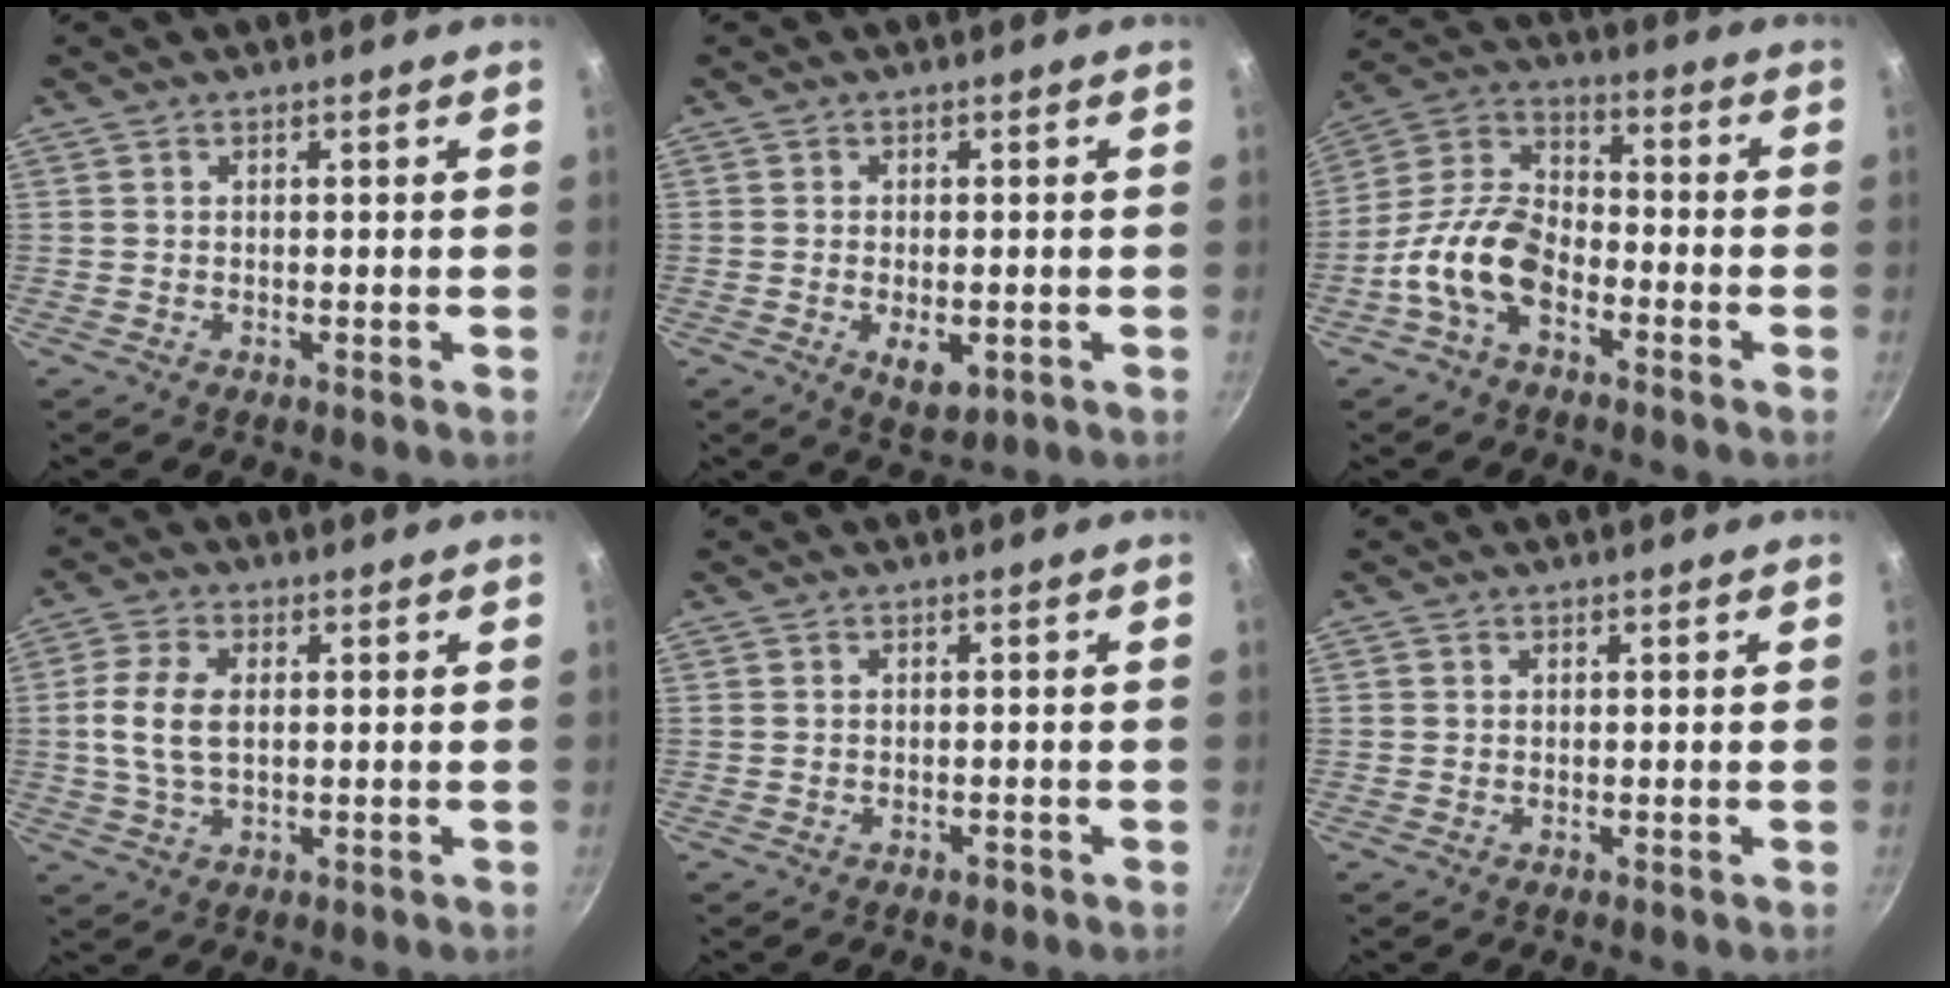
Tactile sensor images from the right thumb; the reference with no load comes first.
{"total": 5.1, "force": [-1.4, 2.7, 4.1], "torque": [-0.057, -0.005, -0.014]}
{"total": 13.1, "force": [-5.6, 7.5, 9.2], "torque": [-0.160, 0.057, -0.126]}
{"total": 7.5, "force": [0.6, 4.3, 6.2], "torque": [-0.128, 0.011, 0.009]}
{"total": 1.3, "force": [-0.8, 0.7, 0.7], "torque": [-0.013, 0.007, -0.009]}
{"total": 0.0}